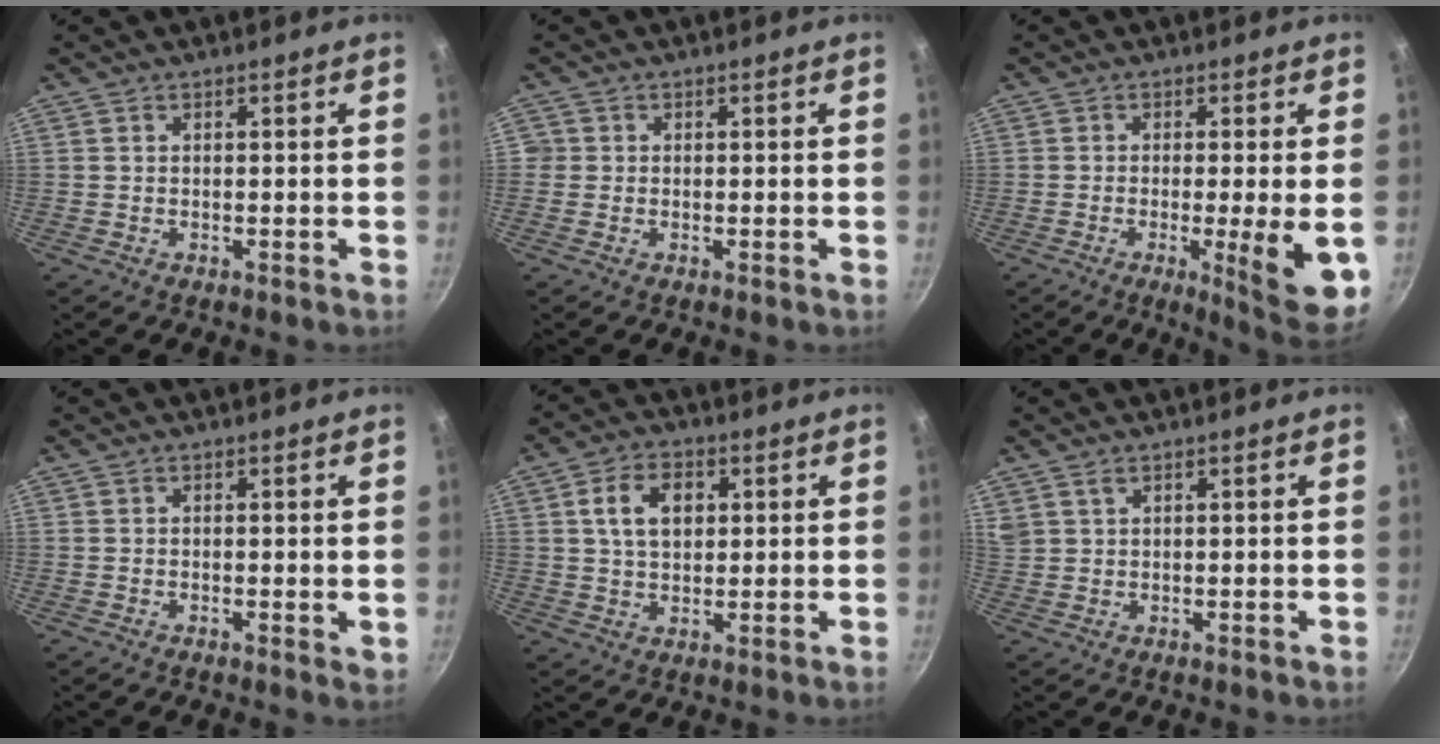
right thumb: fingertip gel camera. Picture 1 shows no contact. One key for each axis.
{"total": 1.2, "fx": -0.1, "fy": 1.2, "fz": 0.0, "tx": 0.006, "ty": 0.003, "tz": -0.003}
{"total": 10.0, "fx": -1.8, "fy": 1.2, "fz": 9.8, "tx": -0.130, "ty": -0.008, "tz": -0.020}
{"total": 1.0, "fx": 0.1, "fy": 0.4, "fz": 0.9, "tx": -0.012, "ty": -0.003, "tz": -0.001}
{"total": 8.3, "fx": 2.1, "fy": 5.7, "fz": 5.7, "tx": -0.085, "ty": 0.004, "tz": 0.036}
{"total": 2.5, "fx": 1.7, "fy": 1.3, "fz": 1.2, "tx": -0.024, "ty": 0.002, "tz": 0.043}